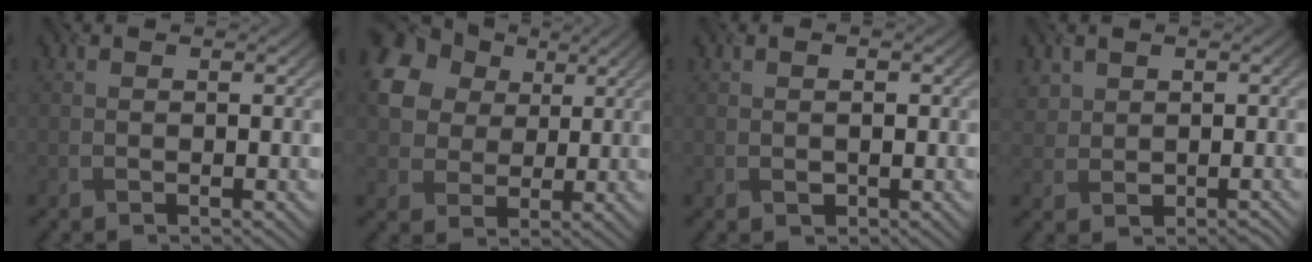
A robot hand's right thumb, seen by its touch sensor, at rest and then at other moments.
{"total": 11.7, "force": [4.1, 8.9, 6.4], "torque": [-0.179, 0.022, 0.074]}
{"total": 1.1, "force": [-0.1, 0.9, 0.7], "torque": [-0.008, -0.002, 0.001]}
{"total": 3.0, "force": [0.9, 2.7, 0.8], "torque": [-0.020, -0.008, 0.021]}